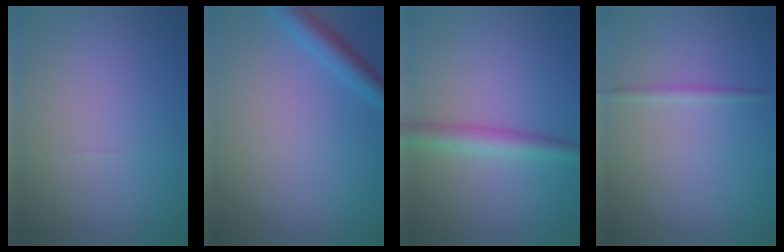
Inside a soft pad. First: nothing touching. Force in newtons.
{"total": 2.8, "press": 2.8, "slide": 0.1}
{"total": 2.9, "press": 2.9, "slide": 0.1}
{"total": 0.9, "press": 0.9, "slide": 0.1}